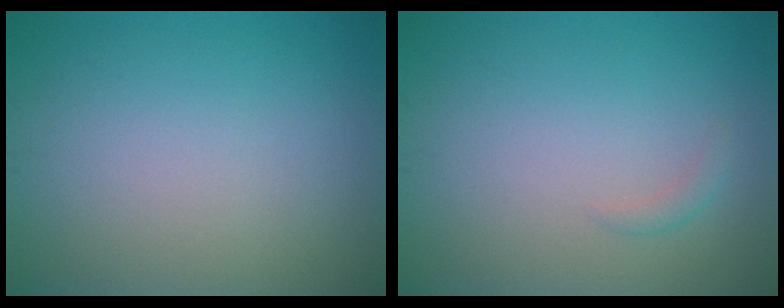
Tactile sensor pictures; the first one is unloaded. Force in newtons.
{"total": 0.8, "press": 0.8, "slide": 0.1}